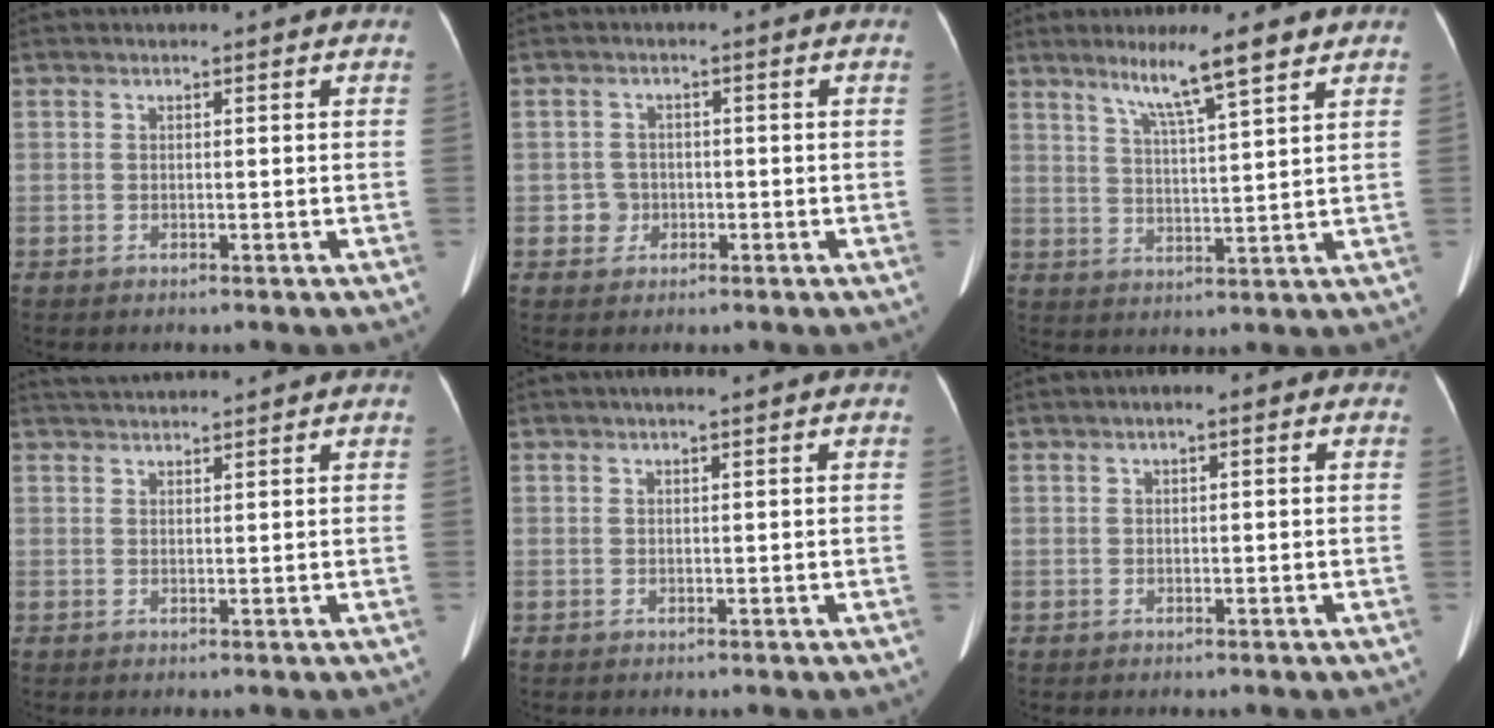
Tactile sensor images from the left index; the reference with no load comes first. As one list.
[{"total": 2.4, "force": [-0.6, 2.3, 0.1], "torque": [0.005, 0.008, -0.010]}, {"total": 8.5, "force": [5.9, -0.4, 6.1], "torque": [-0.106, 0.001, 0.101]}, {"total": 5.4, "force": [5.2, -0.1, 1.5], "torque": [-0.026, 0.036, 0.084]}, {"total": 1.6, "force": [1.1, 0.1, 1.1], "torque": [-0.020, 0.010, 0.016]}, {"total": 2.1, "force": [0.9, 0.8, 1.7], "torque": [-0.027, 0.012, 0.010]}]